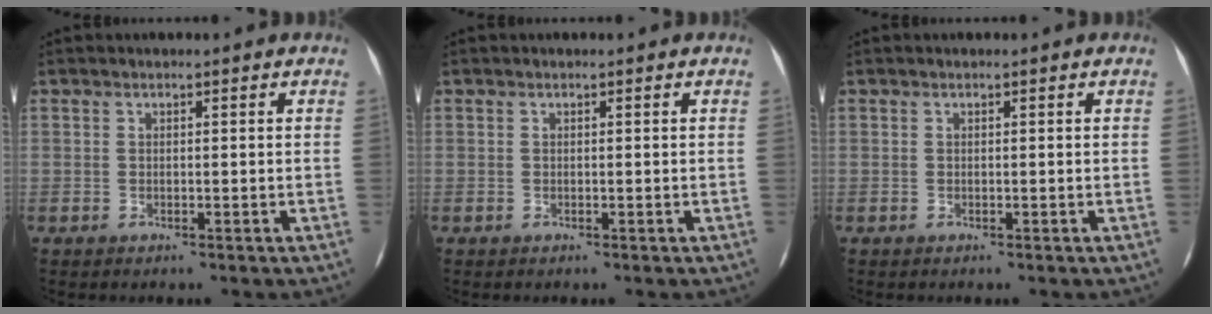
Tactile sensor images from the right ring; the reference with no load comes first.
{"total": 0.0}
{"total": 0.0}